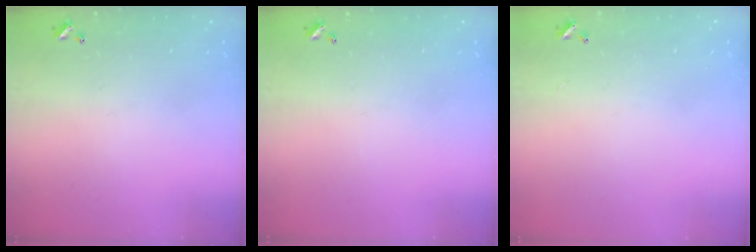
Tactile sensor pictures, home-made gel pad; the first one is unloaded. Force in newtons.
{"total": 0.0}
{"total": 2.6, "press": 2.6, "slide": 0.3}